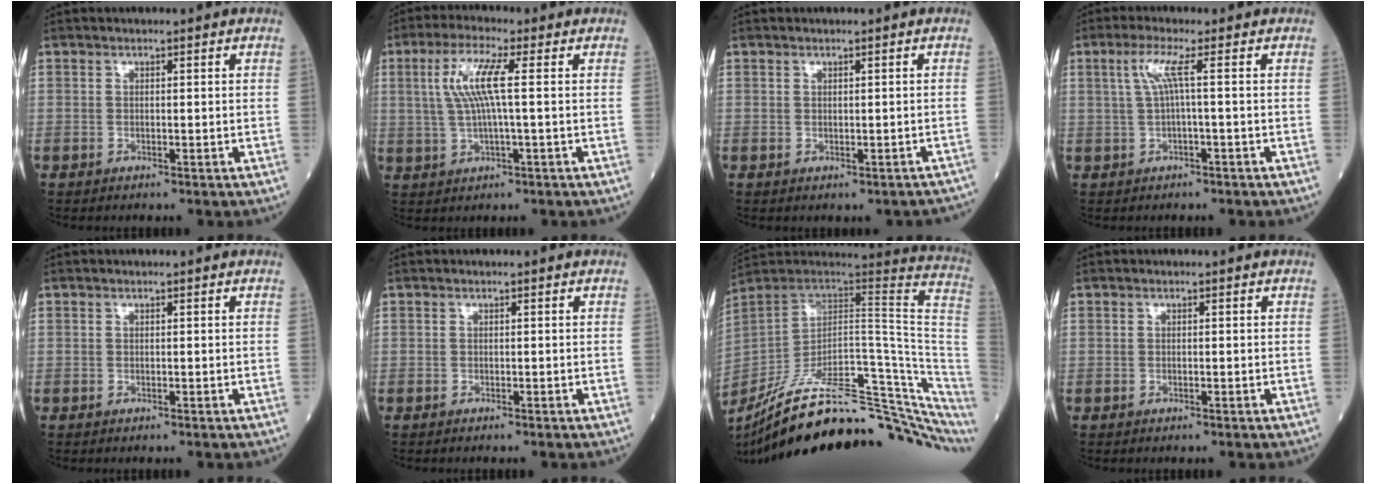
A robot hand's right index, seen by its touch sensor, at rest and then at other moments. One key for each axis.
{"total": 7.2, "fx": 1.3, "fy": 0.3, "fz": 7.1, "tx": -0.153, "ty": 0.012, "tz": 0.027}
{"total": 1.4, "fx": -0.9, "fy": 0.8, "fz": 0.7, "tx": -0.008, "ty": 0.008, "tz": -0.007}
{"total": 3.5, "fx": 0.5, "fy": -0.5, "fz": 3.4, "tx": -0.078, "ty": 0.013, "tz": 0.015}
{"total": 0.0}
{"total": 0.0}
{"total": 30.5, "fx": -22.6, "fy": 6.3, "fz": 19.5, "tx": -0.197, "ty": -0.004, "tz": -0.325}
{"total": 0.0}